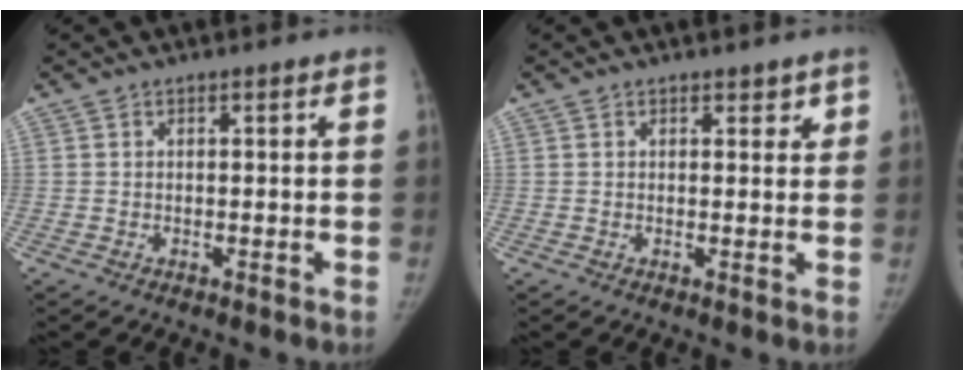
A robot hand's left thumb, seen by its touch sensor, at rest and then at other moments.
{"total": 1.8, "force": [1.3, 1.0, 0.7], "torque": [0.010, -0.006, 0.013]}